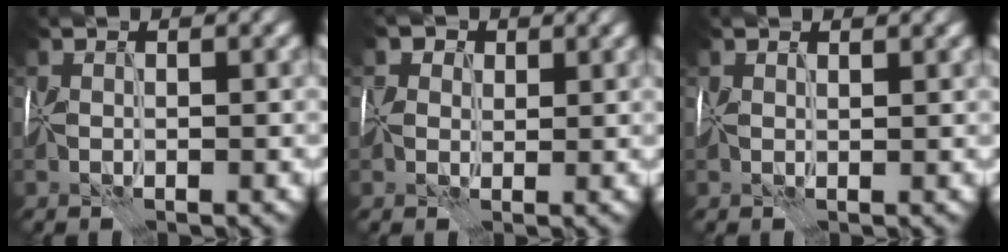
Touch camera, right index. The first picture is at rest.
{"total": 2.6, "force": [1.4, 2.0, 0.9], "torque": [-0.017, -0.002, 0.016]}
{"total": 1.2, "force": [0.8, 0.5, 0.6], "torque": [-0.013, 0.000, 0.017]}